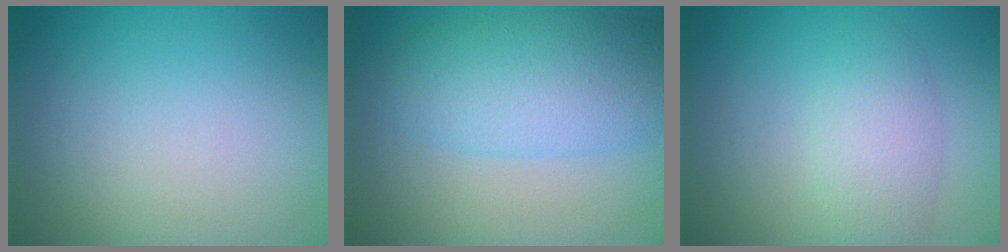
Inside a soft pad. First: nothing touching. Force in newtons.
{"total": 6.4, "press": 6.4, "slide": 0.1}
{"total": 3.2, "press": 3.2, "slide": 0.1}